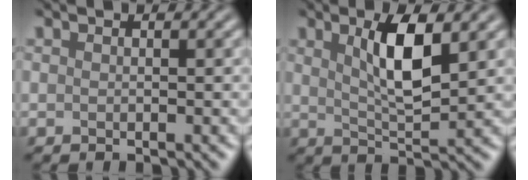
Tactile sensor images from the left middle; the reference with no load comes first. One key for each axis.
{"total": 4.8, "fx": 1.3, "fy": 1.2, "fz": 4.5, "tx": -0.082, "ty": -0.005, "tz": 0.030}